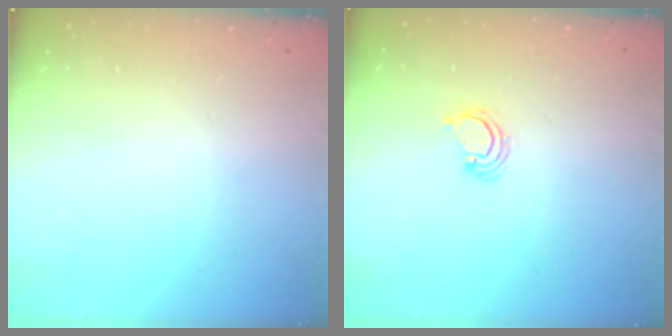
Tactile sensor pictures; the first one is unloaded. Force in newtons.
{"total": 2.2, "press": 2.2, "slide": 0.1}